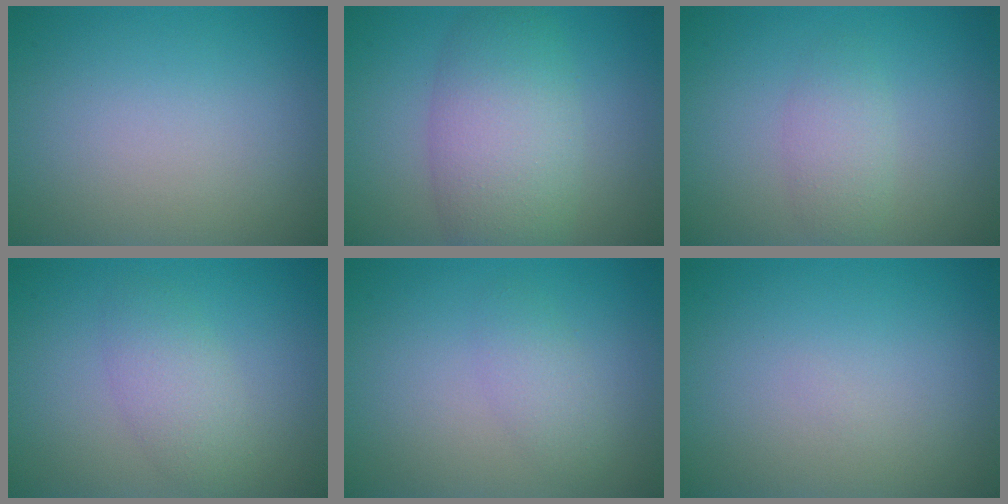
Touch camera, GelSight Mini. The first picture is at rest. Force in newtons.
{"total": 6.7, "press": 6.7, "slide": 0.5}
{"total": 1.9, "press": 1.9, "slide": 0.1}
{"total": 2.7, "press": 2.7, "slide": 0.1}
{"total": 1.7, "press": 1.7, "slide": 0.1}
{"total": 0.0}